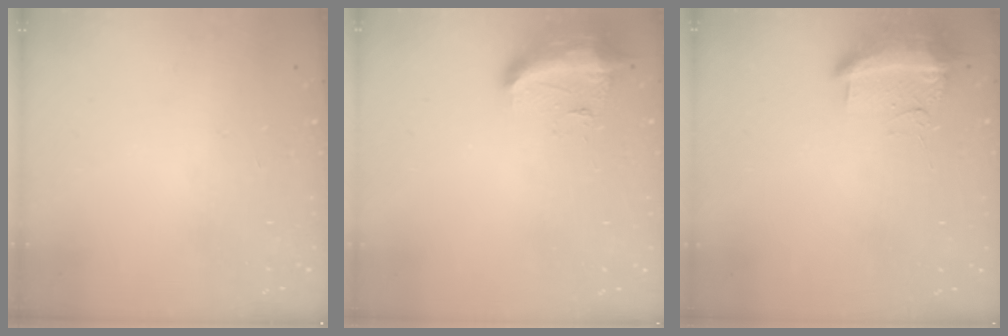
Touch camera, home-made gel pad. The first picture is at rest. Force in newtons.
{"total": 9.5, "press": 9.4, "slide": 1.2}
{"total": 19.1, "press": 13.0, "slide": 14.0}